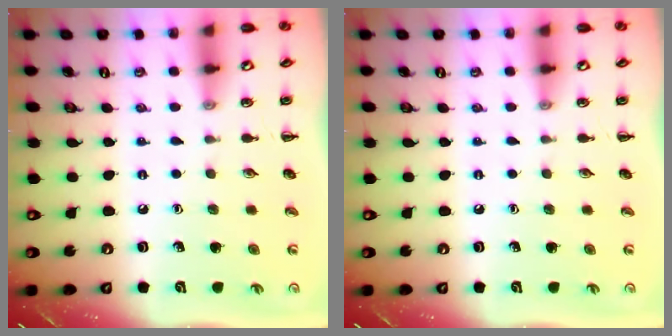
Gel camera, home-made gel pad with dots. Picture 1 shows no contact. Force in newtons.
{"total": 0.0}